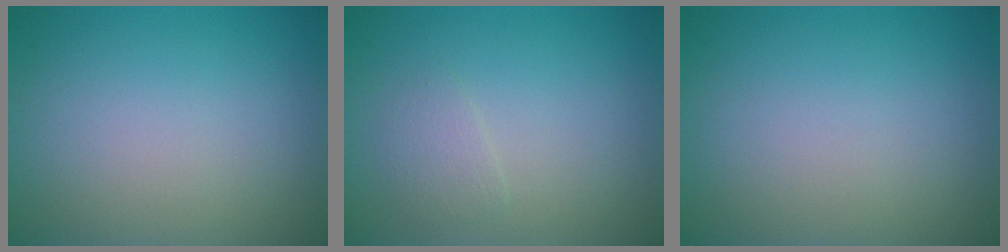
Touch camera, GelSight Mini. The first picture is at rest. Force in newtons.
{"total": 1.3, "press": 1.2, "slide": 0.0}
{"total": 0.0}